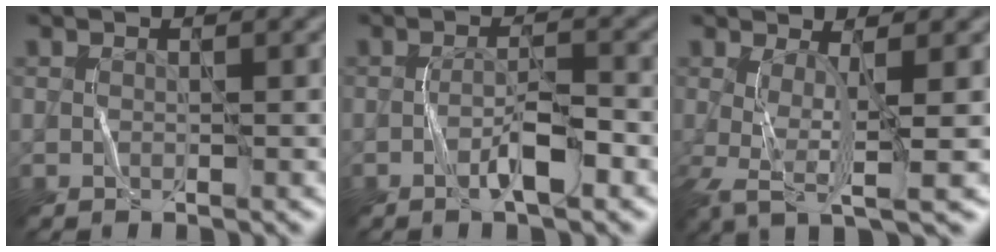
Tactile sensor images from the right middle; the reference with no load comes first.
{"total": 2.7, "force": [-1.7, 0.3, 2.1], "torque": [-0.039, 0.018, -0.029]}
{"total": 4.7, "force": [-1.3, 1.0, 4.4], "torque": [-0.080, 0.004, -0.024]}